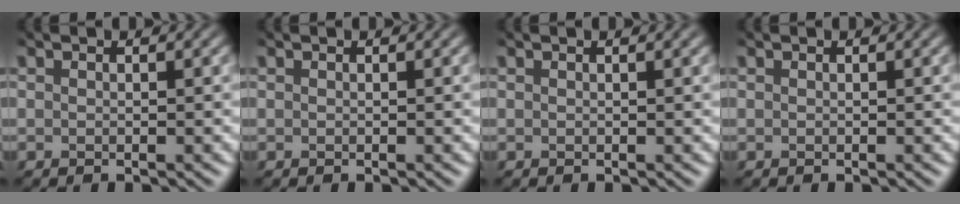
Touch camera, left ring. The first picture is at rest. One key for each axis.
{"total": 0.0}
{"total": 1.3, "fx": 0.8, "fy": 0.5, "fz": 0.9, "tx": -0.005, "ty": 0.010, "tz": 0.002}
{"total": 0.0}